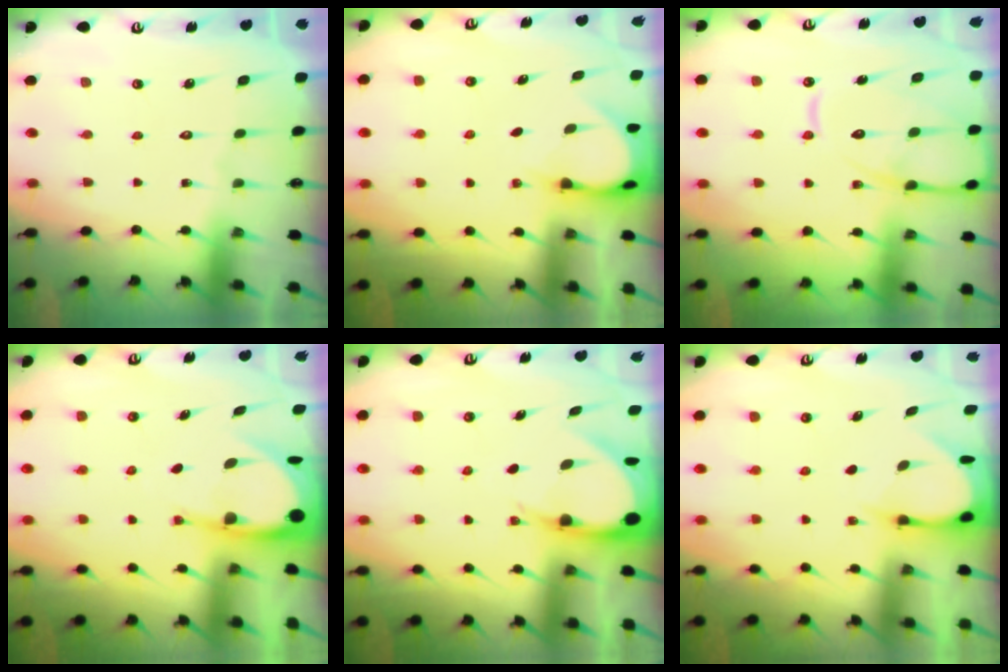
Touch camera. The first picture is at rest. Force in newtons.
{"total": 3.8, "press": 3.7, "slide": 0.3}
{"total": 12.3, "press": 12.2, "slide": 1.5}
{"total": 8.2, "press": 8.1, "slide": 0.9}
{"total": 8.0, "press": 8.0, "slide": 0.6}
{"total": 3.8, "press": 3.8, "slide": 0.3}